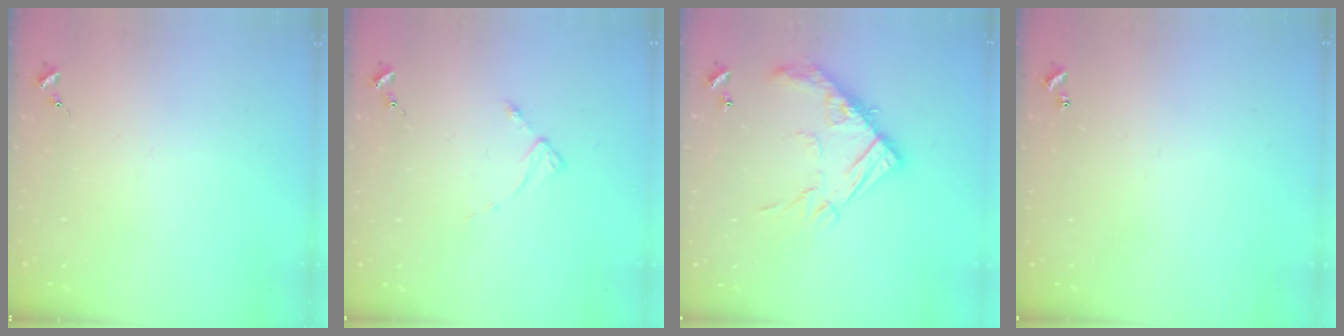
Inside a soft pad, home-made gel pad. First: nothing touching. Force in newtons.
{"total": 2.4, "press": 2.4, "slide": 0.3}
{"total": 17.6, "press": 17.6, "slide": 1.2}
{"total": 1.0, "press": 1.0, "slide": 0.2}